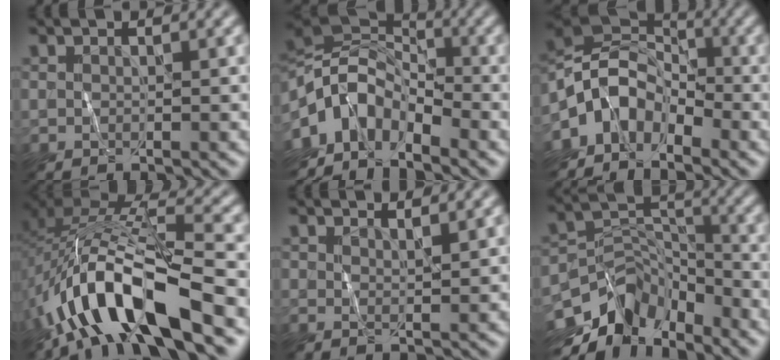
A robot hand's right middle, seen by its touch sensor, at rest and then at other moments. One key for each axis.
{"total": 6.9, "fx": -4.5, "fy": 3.7, "fz": 3.7, "tx": -0.060, "ty": 0.013, "tz": -0.099}
{"total": 5.4, "fx": -3.5, "fy": 3.3, "fz": 2.4, "tx": -0.037, "ty": 0.009, "tz": -0.079}
{"total": 11.8, "fx": -5.2, "fy": 3.8, "fz": 9.9, "tx": -0.203, "ty": 0.010, "tz": -0.092}
{"total": 1.4, "fx": 1.2, "fy": -0.6, "fz": -0.5, "tx": 0.005, "ty": -0.002, "tz": 0.020}
{"total": 7.0, "fx": -5.3, "fy": 3.7, "fz": 2.7, "tx": -0.036, "ty": -0.004, "tz": -0.107}